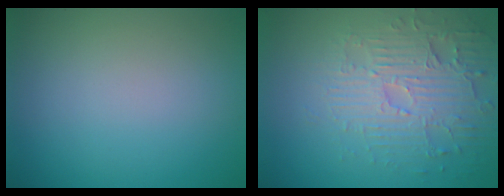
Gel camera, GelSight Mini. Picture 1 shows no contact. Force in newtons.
{"total": 4.2, "press": 3.9, "slide": 1.6}